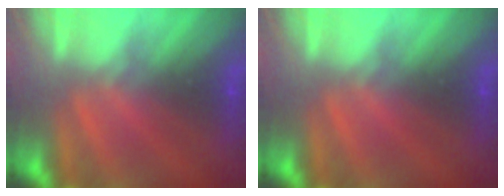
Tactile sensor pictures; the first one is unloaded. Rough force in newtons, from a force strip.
{"total": 0.0}